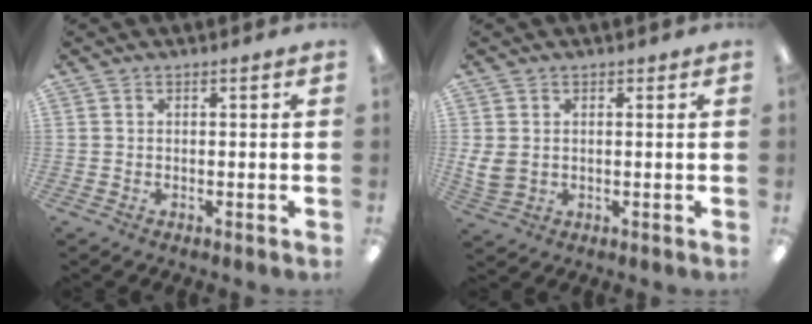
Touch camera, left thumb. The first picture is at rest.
{"total": 4.7, "force": [1.0, 4.0, 2.2], "torque": [-0.041, 0.003, 0.020]}